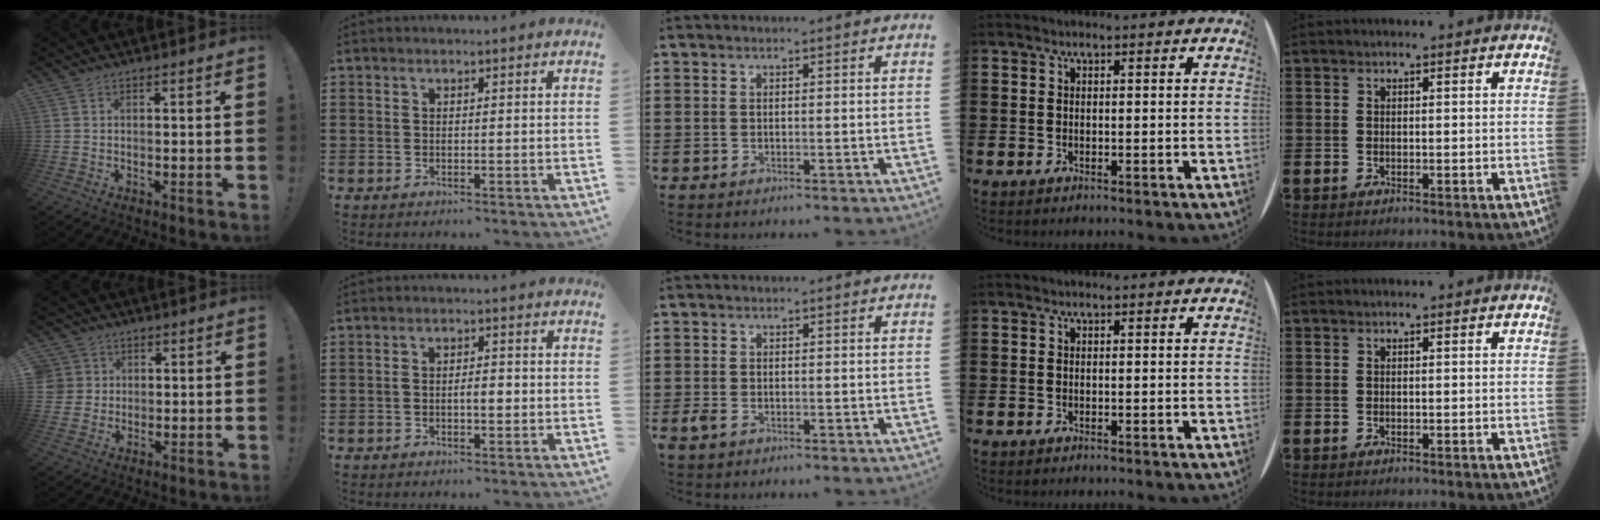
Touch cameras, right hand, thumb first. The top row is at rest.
{"thumb": {"total": 5.2, "force": [1.5, 4.9, 0.8], "torque": [-0.021, 0.002, 0.033]}, "index": {"total": 2.5, "force": [-0.6, 0.9, 2.2], "torque": [-0.043, 0.004, -0.012]}, "middle": {"total": 1.3, "force": [-0.7, 0.7, 0.8], "torque": [-0.032, -0.006, -0.018]}}